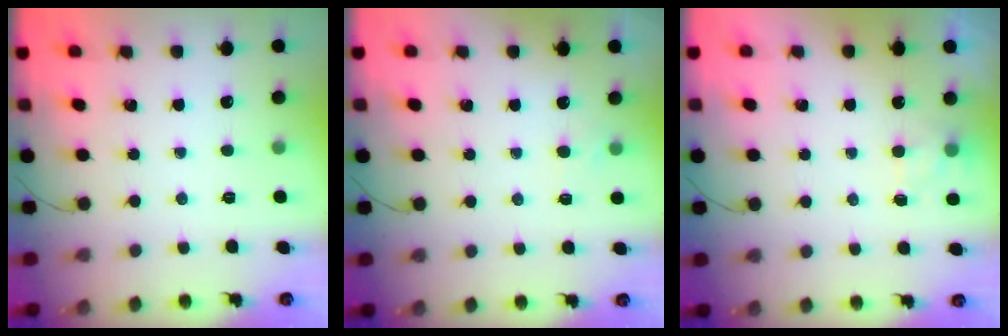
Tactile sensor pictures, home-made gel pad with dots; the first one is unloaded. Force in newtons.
{"total": 3.3, "press": 3.1, "slide": 1.2}
{"total": 3.1, "press": 2.6, "slide": 1.8}